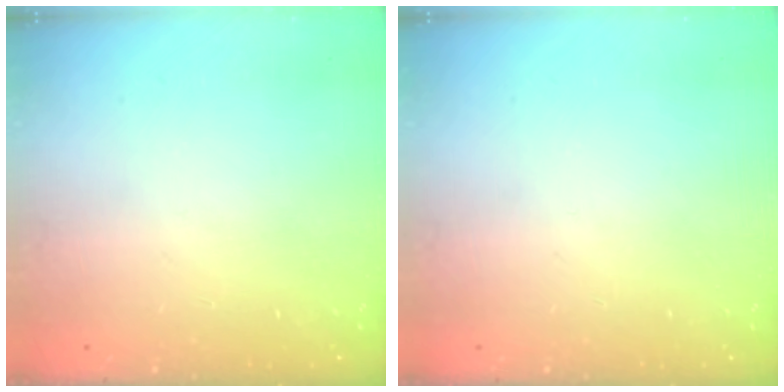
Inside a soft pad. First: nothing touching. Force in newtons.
{"total": 0.0}